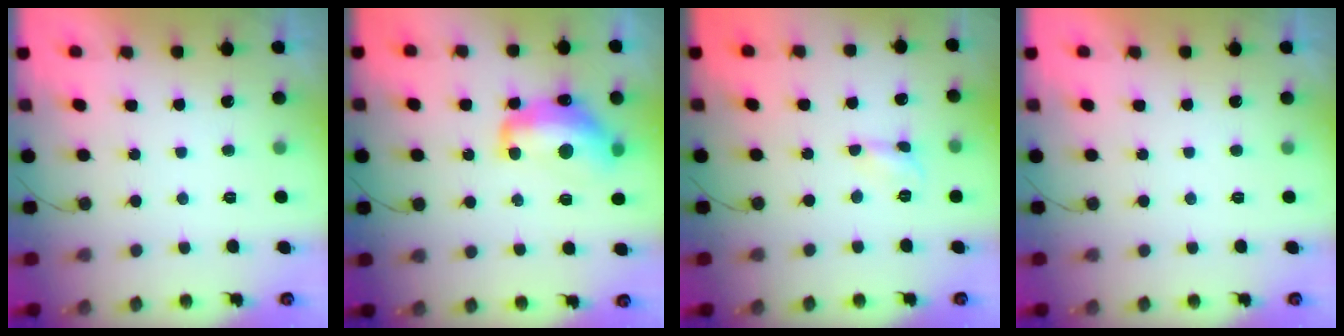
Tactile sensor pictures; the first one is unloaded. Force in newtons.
{"total": 13.7, "press": 13.7, "slide": 1.1}
{"total": 2.7, "press": 2.7, "slide": 0.2}
{"total": 0.0}